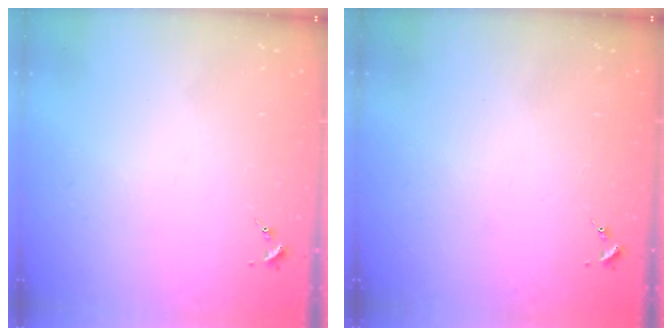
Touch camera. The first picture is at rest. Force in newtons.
{"total": 0.0}